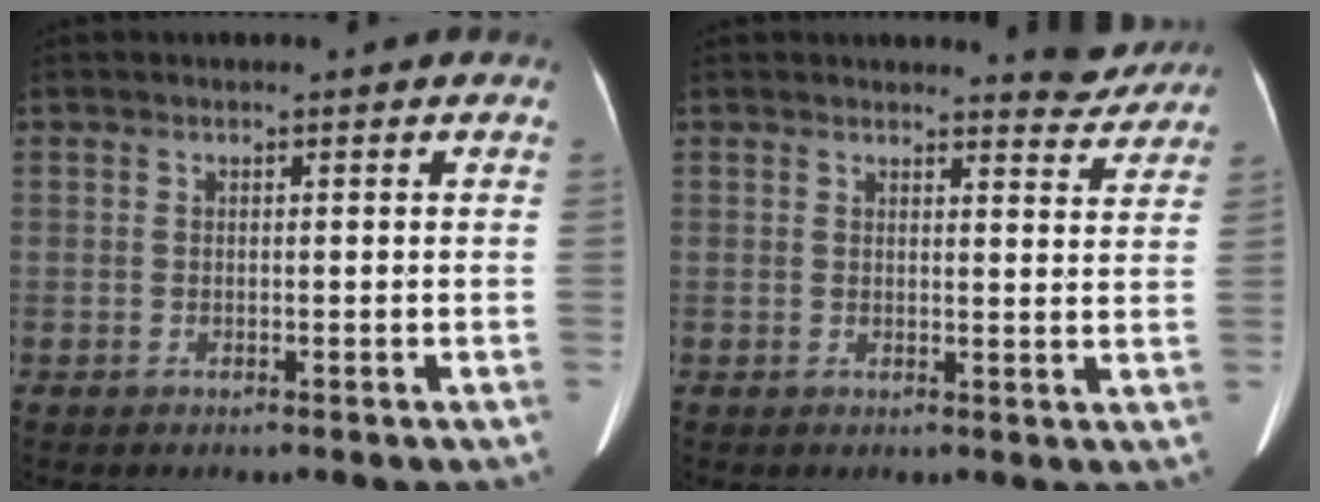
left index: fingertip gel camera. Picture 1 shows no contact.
{"total": 4.7, "force": [4.6, 0.7, 0.3], "torque": [-0.001, -0.021, 0.040]}